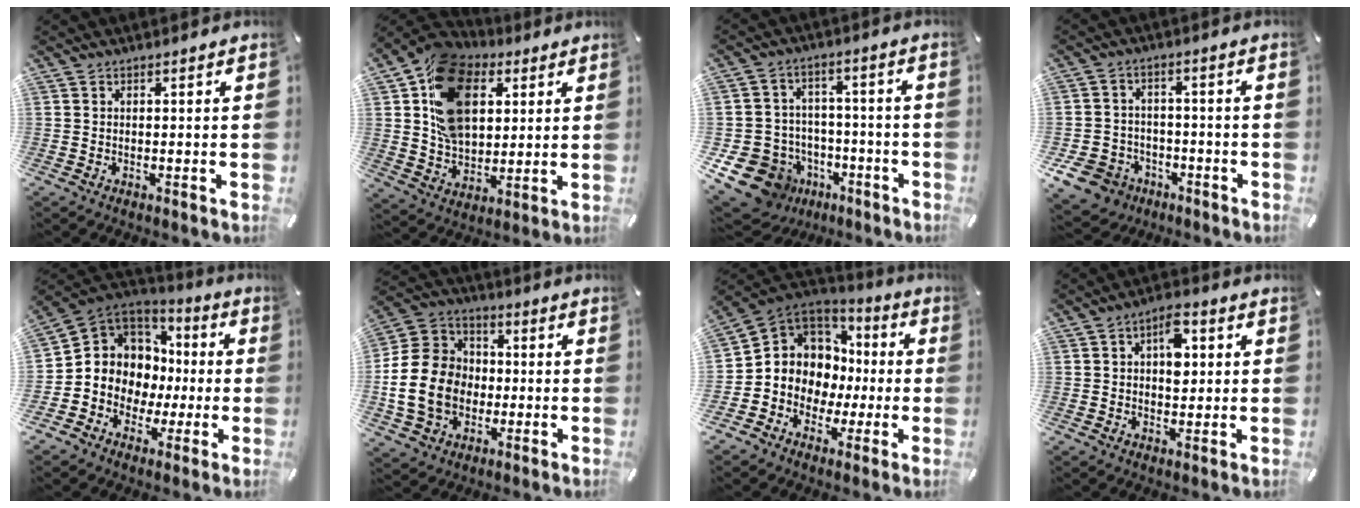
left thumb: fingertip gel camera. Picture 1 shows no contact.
{"total": 18.5, "force": [6.2, 13.2, 11.3], "torque": [-0.219, -0.001, 0.117]}
{"total": 13.9, "force": [-6.7, 11.2, 4.8], "torque": [-0.094, 0.043, -0.109]}
{"total": 8.7, "force": [-4.4, 7.0, 2.5], "torque": [-0.075, 0.035, -0.083]}
{"total": 9.0, "force": [-0.7, 8.9, 0.9], "torque": [-0.047, -0.025, -0.004]}
{"total": 16.4, "force": [-3.4, 13.8, 8.2], "torque": [-0.186, 0.033, -0.062]}
{"total": 8.8, "force": [-1.1, 8.7, 0.8], "torque": [-0.036, -0.021, -0.008]}
{"total": 7.5, "force": [1.4, 4.6, 5.8], "torque": [-0.074, -0.001, 0.016]}